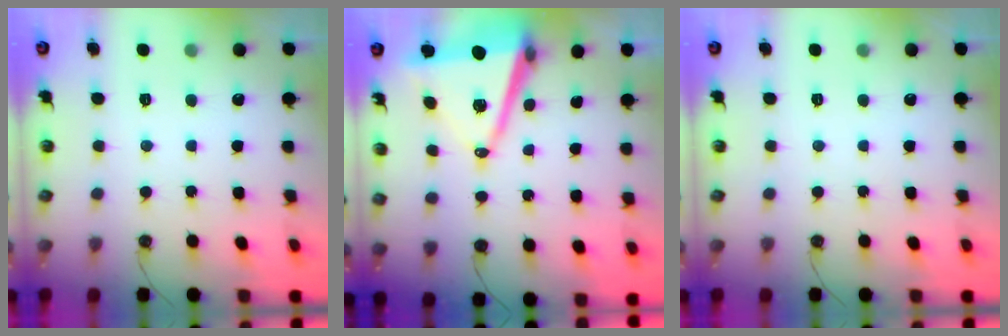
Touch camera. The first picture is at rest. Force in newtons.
{"total": 12.8, "press": 12.1, "slide": 4.3}
{"total": 0.0}